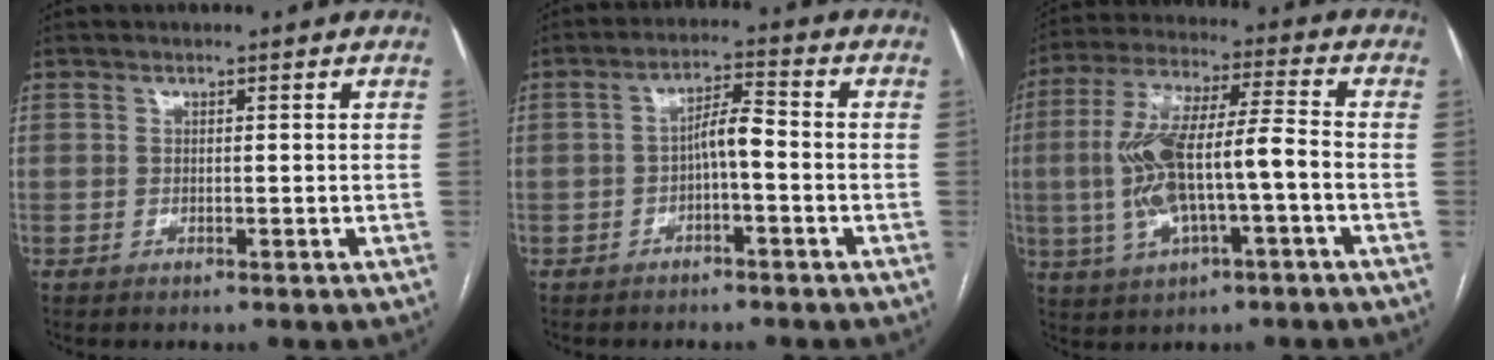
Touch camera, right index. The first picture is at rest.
{"total": 4.3, "force": [-1.2, 0.9, 4.0], "torque": [-0.070, 0.017, -0.019]}
{"total": 13.8, "force": [-2.3, 3.1, 13.3], "torque": [-0.268, 0.021, -0.034]}